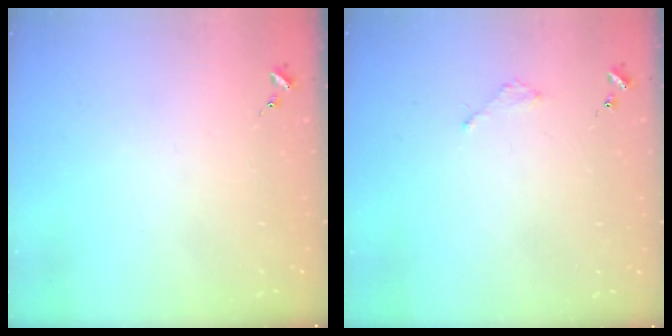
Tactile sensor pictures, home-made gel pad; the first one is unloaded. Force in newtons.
{"total": 2.0, "press": 2.0, "slide": 0.3}